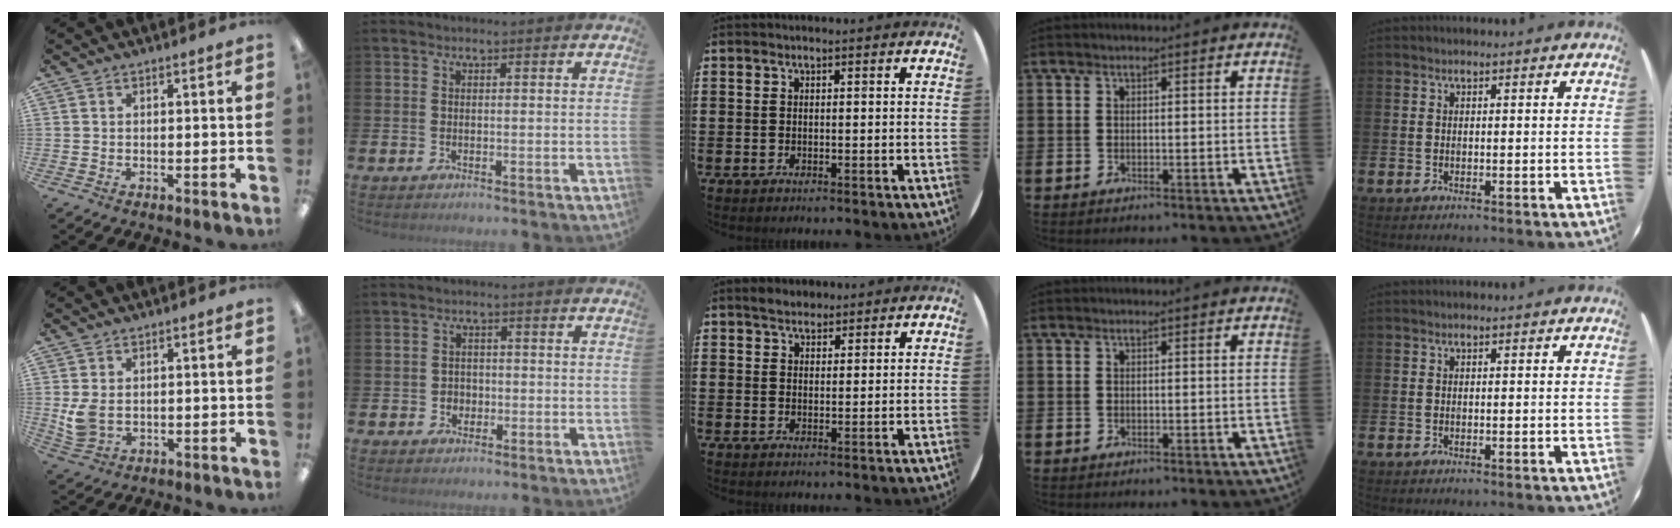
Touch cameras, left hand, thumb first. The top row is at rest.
{"thumb": {"total": 5.2, "force": [0.7, 3.6, 3.7], "torque": [-0.088, -0.007, 0.010]}, "index": {"total": 1.9, "force": [-0.5, 1.8, 0.4], "torque": [0.000, 0.001, -0.016]}, "middle": {"total": 2.4, "force": [2.2, 0.9, 0.4], "torque": [-0.002, 0.002, 0.041]}}